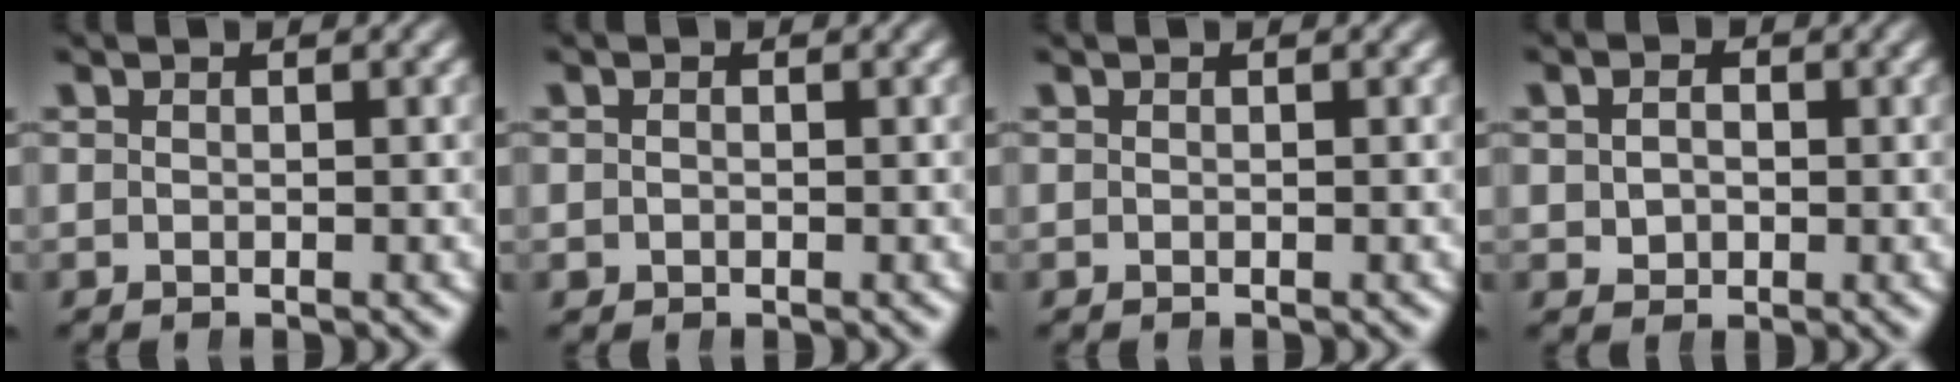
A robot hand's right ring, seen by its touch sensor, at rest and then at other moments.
{"total": 0.9, "force": [-0.2, 0.8, 0.3], "torque": [-0.008, -0.010, 0.005]}
{"total": 0.0}
{"total": 2.1, "force": [0.3, 1.8, 1.2], "torque": [-0.015, -0.009, 0.018]}